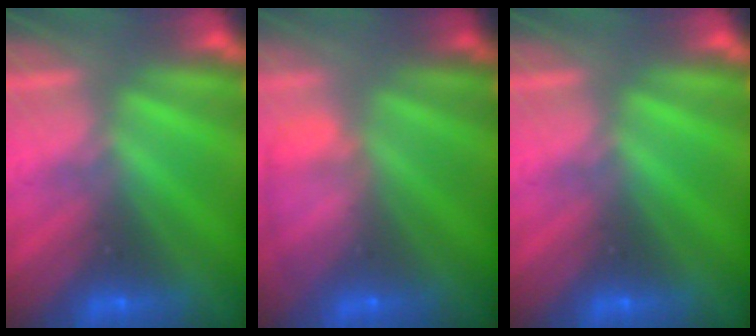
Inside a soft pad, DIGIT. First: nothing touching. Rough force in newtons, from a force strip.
{"total": 8.3}
{"total": 0.0}